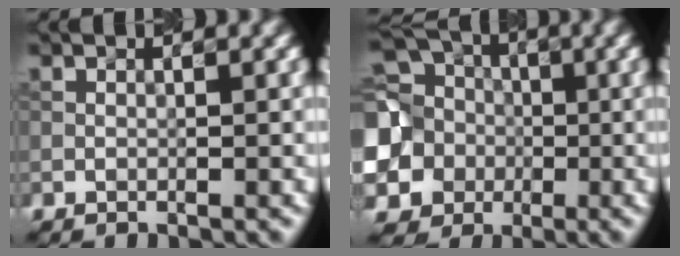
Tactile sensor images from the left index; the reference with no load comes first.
{"total": 13.0, "force": [0.0, 11.7, 5.7], "torque": [-0.165, 0.015, -0.028]}